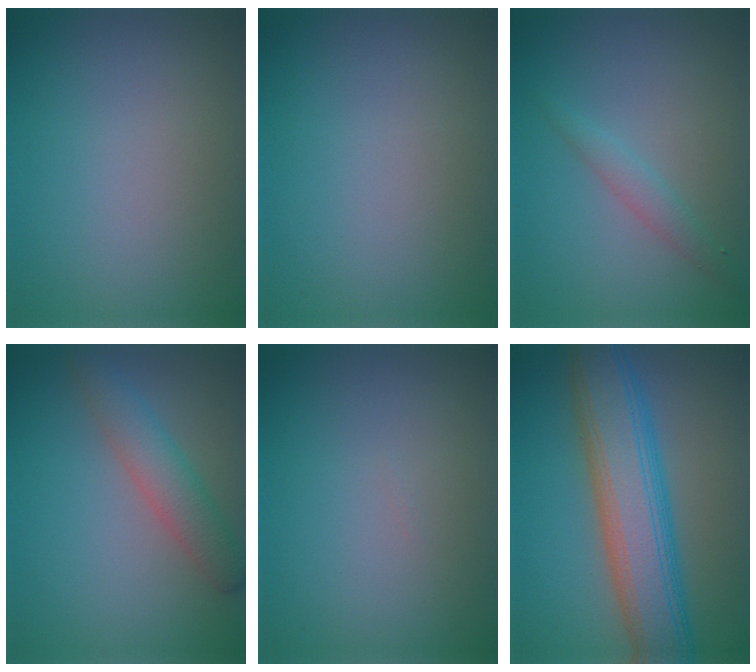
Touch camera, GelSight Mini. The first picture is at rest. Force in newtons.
{"total": 0.0}
{"total": 1.7, "press": 1.7, "slide": 0.0}
{"total": 3.4, "press": 3.4, "slide": 0.3}
{"total": 0.0}
{"total": 9.1, "press": 9.1, "slide": 0.2}